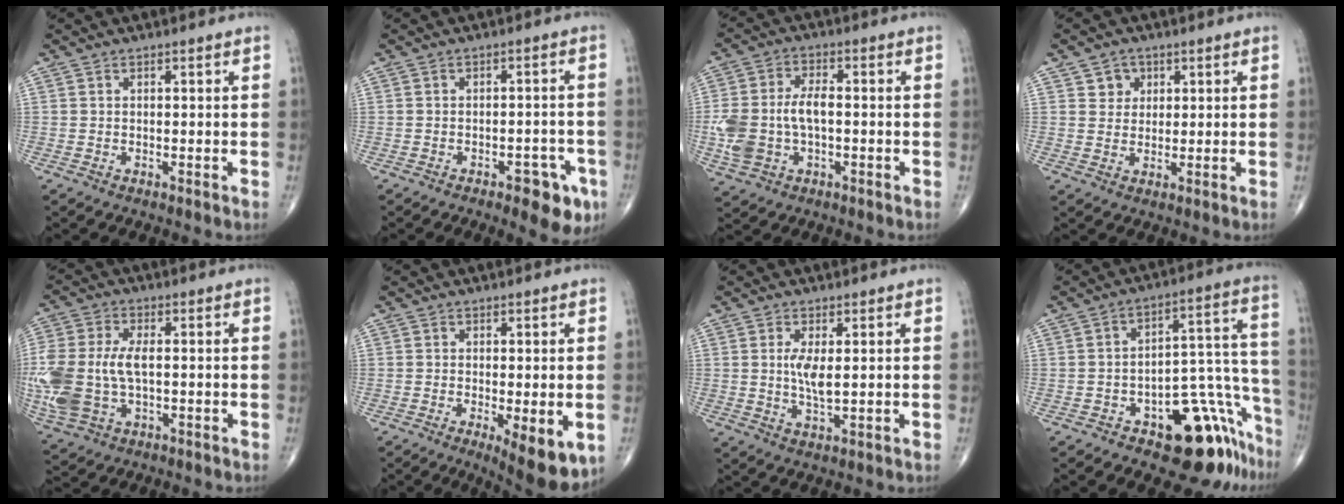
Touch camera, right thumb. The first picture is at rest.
{"total": 7.5, "force": [-3.8, 3.3, 5.6], "torque": [-0.047, 0.018, -0.043]}
{"total": 10.4, "force": [-1.1, 6.1, 8.3], "torque": [-0.182, 0.020, -0.018]}
{"total": 3.7, "force": [1.6, 3.2, 0.9], "torque": [0.007, -0.007, 0.024]}
{"total": 16.3, "force": [-1.1, 9.5, 13.2], "torque": [-0.338, -0.002, -0.012]}
{"total": 8.8, "force": [-2.8, 2.8, 7.9], "torque": [-0.107, -0.021, -0.037]}
{"total": 4.6, "force": [0.7, 1.4, 4.3], "torque": [-0.091, -0.014, 0.015]}
{"total": 18.2, "force": [-11.2, 7.9, 12.0], "torque": [-0.059, 0.117, -0.153]}